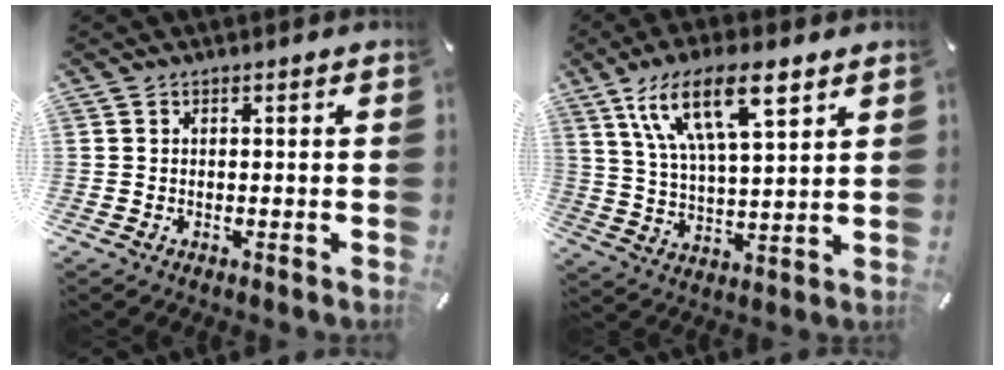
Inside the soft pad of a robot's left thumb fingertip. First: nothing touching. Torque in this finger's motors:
{"motor_torque": [2.48, 2.08, 1.71, -1.06, 0.19]}